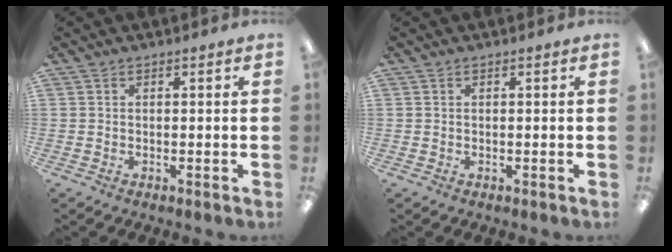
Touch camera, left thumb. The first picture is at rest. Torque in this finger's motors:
{"motor_torque": [-0.03, 0.15, -0.26, 0.08, 0.00]}